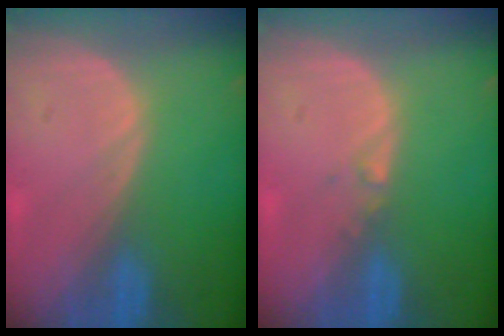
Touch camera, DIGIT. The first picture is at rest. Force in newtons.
{"total": 0.7, "press": 0.6, "slide": 0.4}